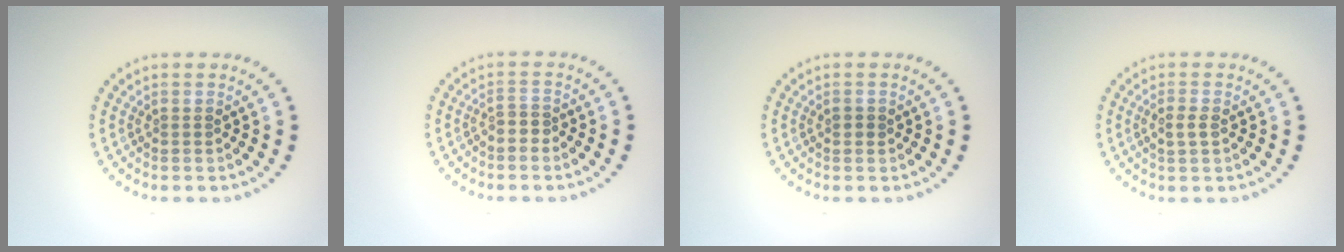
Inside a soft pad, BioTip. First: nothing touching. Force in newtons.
{"total": 1.4, "press": 1.3, "slide": 0.7}
{"total": 0.8, "press": 0.8, "slide": 0.1}
{"total": 1.5, "press": 1.4, "slide": 0.2}